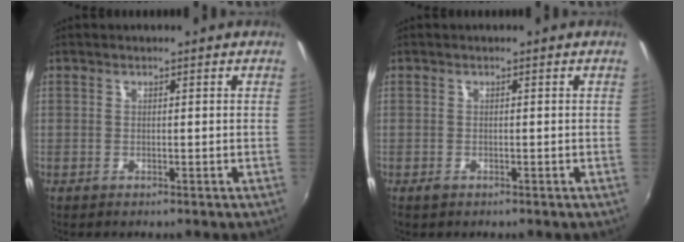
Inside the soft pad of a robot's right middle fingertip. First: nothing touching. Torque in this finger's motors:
{"motor_torque": [0.30, -0.21, 0.00, 0.00]}